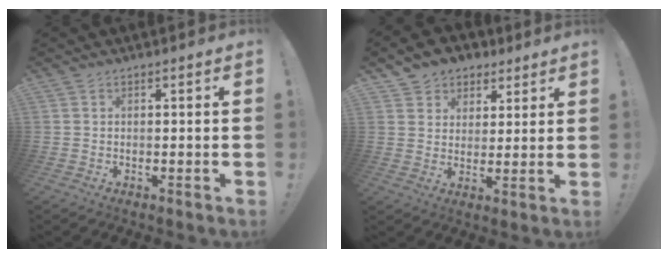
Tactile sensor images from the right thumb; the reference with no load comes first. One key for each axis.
{"total": 7.2, "fx": 3.9, "fy": 5.9, "fz": 1.4, "tx": -0.017, "ty": -0.026, "tz": 0.080}